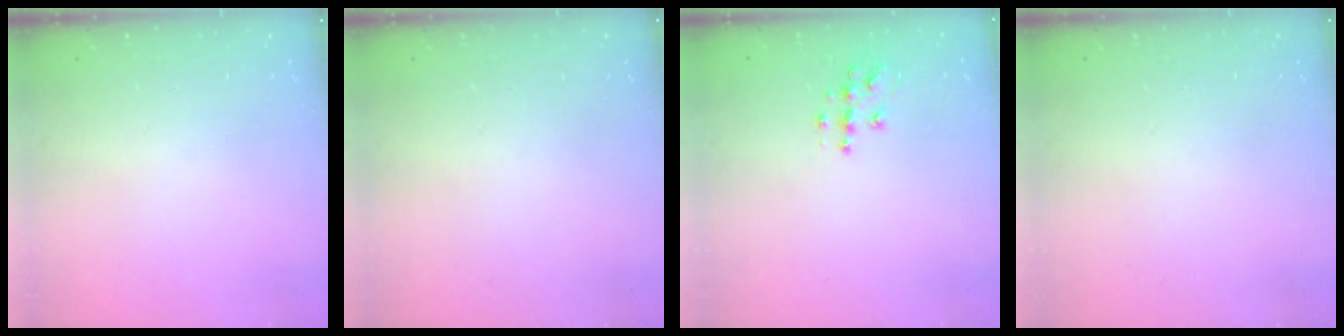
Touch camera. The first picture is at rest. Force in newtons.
{"total": 0.0}
{"total": 8.6, "press": 8.6, "slide": 0.4}
{"total": 0.0}